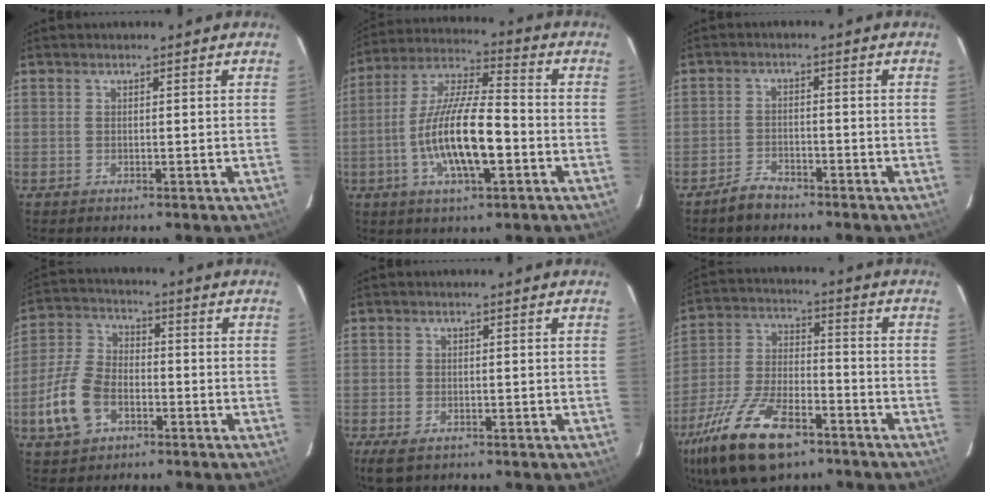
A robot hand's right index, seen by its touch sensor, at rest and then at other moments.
{"total": 15.3, "force": [-4.3, 4.1, 14.1], "torque": [-0.275, -0.002, -0.080]}
{"total": 3.9, "force": [-3.3, 1.9, 0.9], "torque": [-0.031, 0.009, -0.056]}
{"total": 10.8, "force": [-4.4, 6.9, 7.0], "torque": [-0.168, 0.010, -0.081]}
{"total": 3.6, "force": [-2.1, 2.0, 2.1], "torque": [-0.047, -0.012, -0.037]}
{"total": 19.3, "force": [-12.1, 8.2, 12.6], "torque": [-0.266, -0.027, -0.216]}